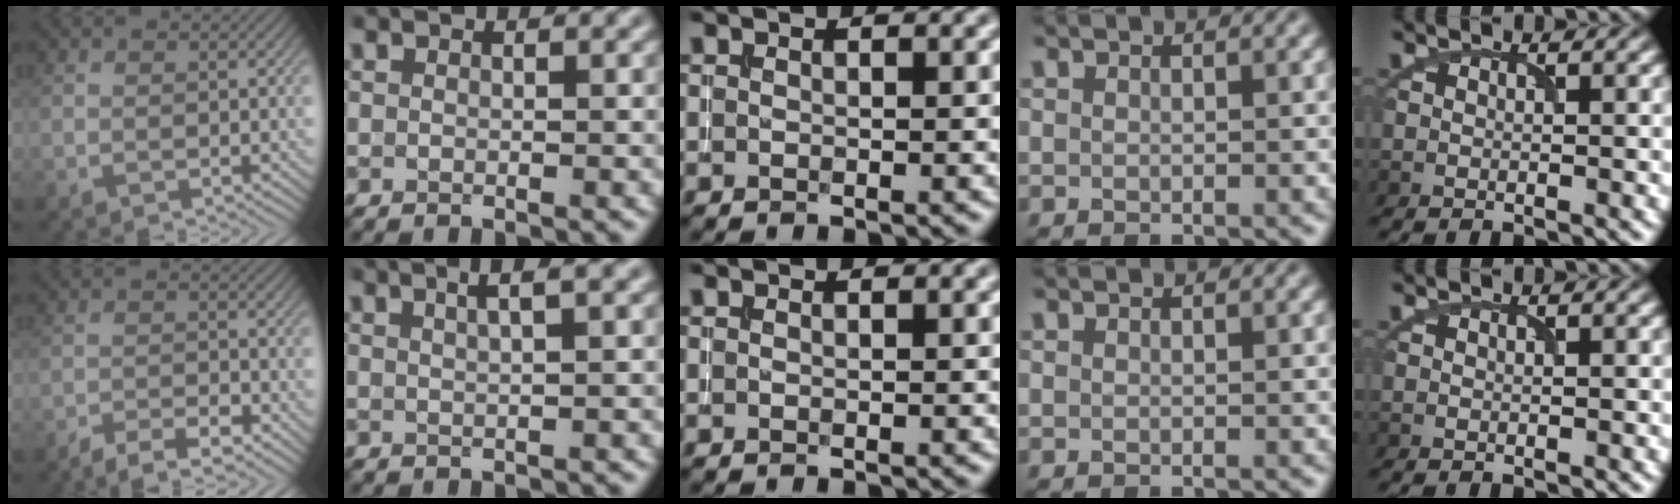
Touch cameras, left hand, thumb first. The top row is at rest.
{"thumb": {"total": 4.2, "force": [-3.3, 1.0, 2.3], "torque": [-0.043, 0.002, -0.058]}, "index": {"total": 2.4, "force": [1.3, 0.4, 1.9], "torque": [-0.021, 0.007, 0.015]}}